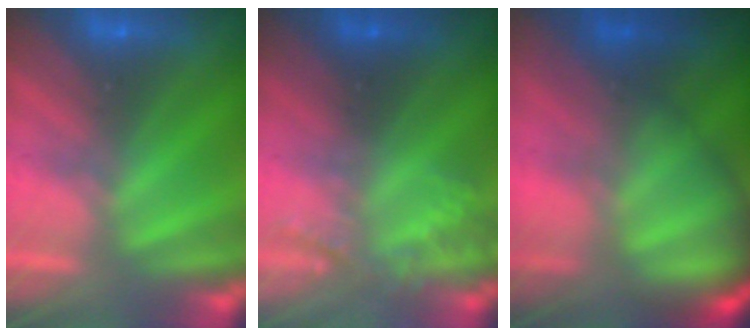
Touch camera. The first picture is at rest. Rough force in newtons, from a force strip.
{"total": 1.9}
{"total": 5.5}